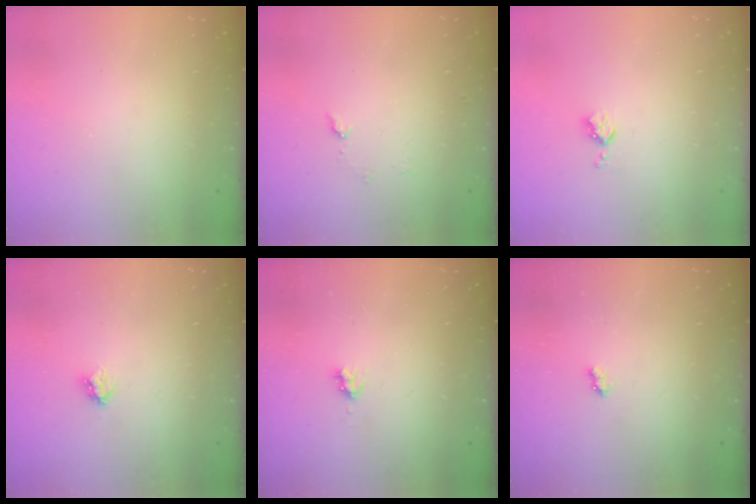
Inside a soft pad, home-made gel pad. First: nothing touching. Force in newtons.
{"total": 5.2, "press": 5.1, "slide": 0.6}
{"total": 4.3, "press": 4.3, "slide": 0.6}
{"total": 3.0, "press": 2.9, "slide": 0.4}
{"total": 2.6, "press": 2.6, "slide": 0.4}
{"total": 2.6, "press": 2.6, "slide": 0.4}